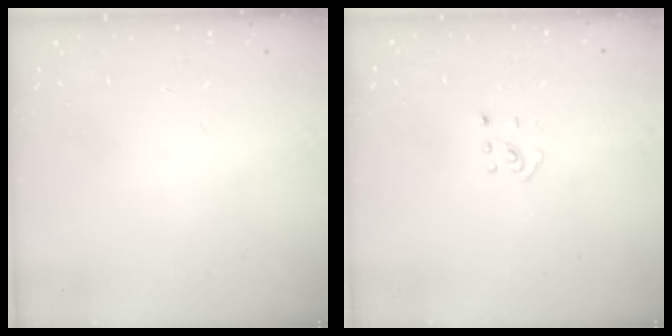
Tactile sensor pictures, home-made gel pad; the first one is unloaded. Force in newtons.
{"total": 2.7, "press": 2.7, "slide": 0.5}